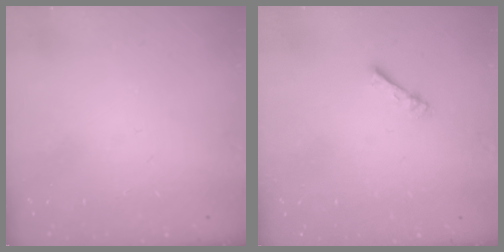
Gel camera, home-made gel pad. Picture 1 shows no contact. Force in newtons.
{"total": 1.7, "press": 1.7, "slide": 0.2}